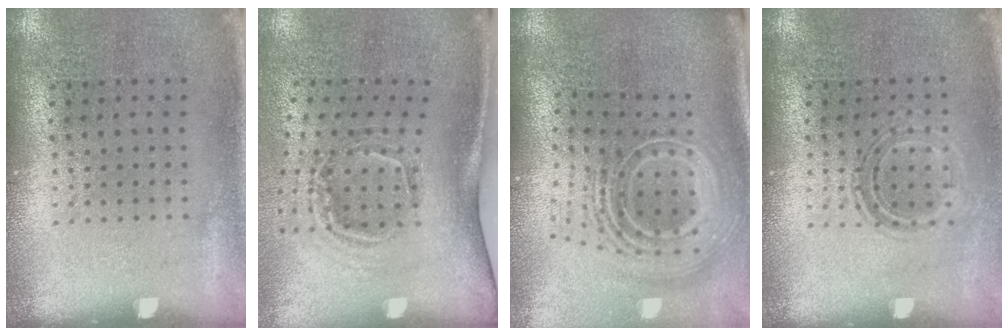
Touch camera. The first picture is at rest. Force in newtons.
{"total": 2.1, "press": 1.3, "slide": 1.7}
{"total": 2.9, "press": 1.9, "slide": 2.2}
{"total": 1.0, "press": 0.9, "slide": 0.4}